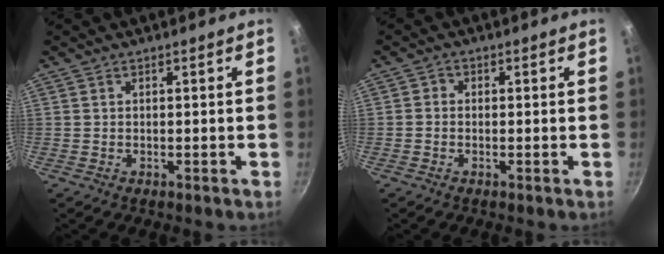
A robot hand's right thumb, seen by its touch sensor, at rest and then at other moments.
{"total": 1.2, "force": [-0.4, 1.0, 0.5], "torque": [-0.008, 0.006, -0.011]}